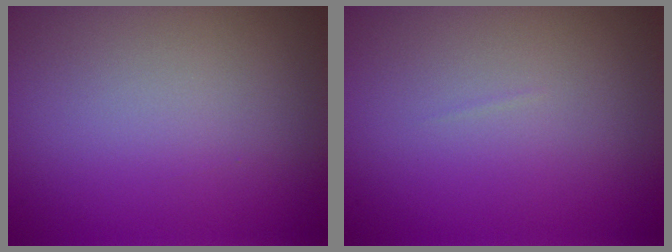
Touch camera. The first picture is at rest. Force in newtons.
{"total": 0.0}